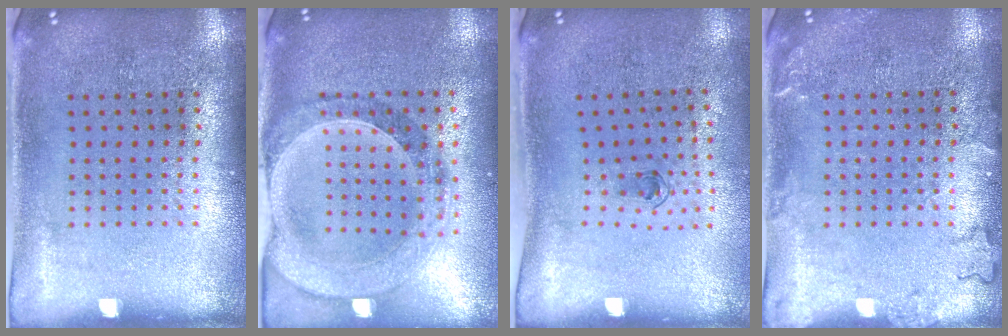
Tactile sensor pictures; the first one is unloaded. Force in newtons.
{"total": 1.5, "press": 1.4, "slide": 0.4}
{"total": 0.7, "press": 0.4, "slide": 0.6}
{"total": 1.7, "press": 1.6, "slide": 0.3}